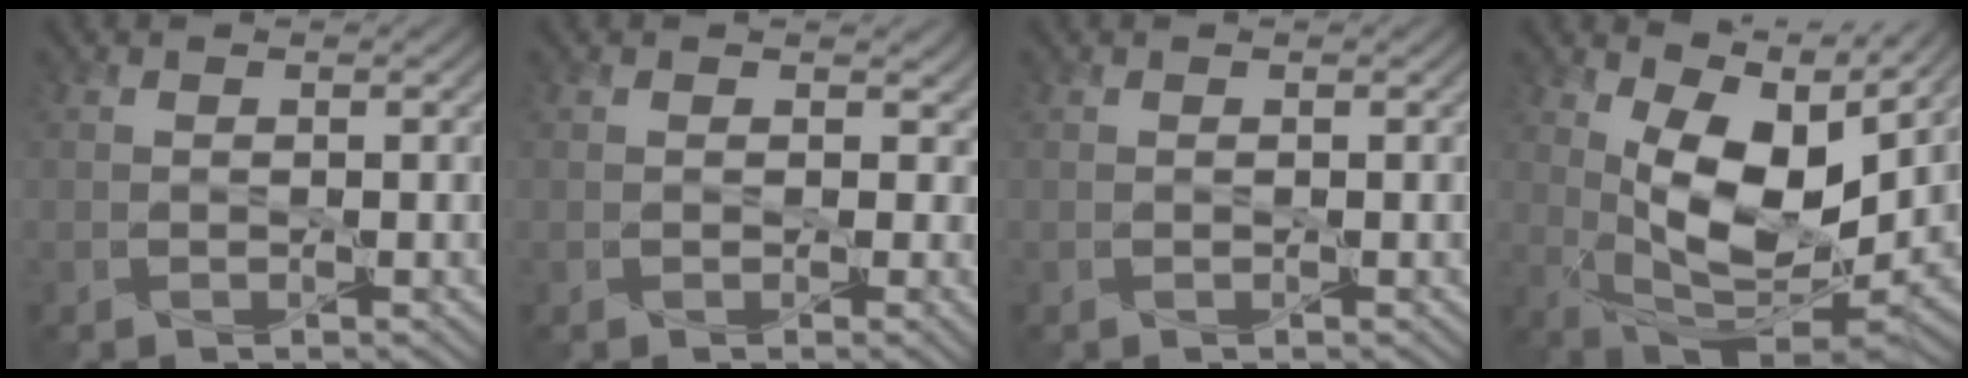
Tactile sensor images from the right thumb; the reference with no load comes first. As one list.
[{"total": 3.7, "force": [0.1, 3.1, 2.1], "torque": [-0.026, -0.003, -0.002]}, {"total": 0.0}, {"total": 12.3, "force": [4.4, 6.0, 9.8], "torque": [-0.187, -0.003, 0.089]}]